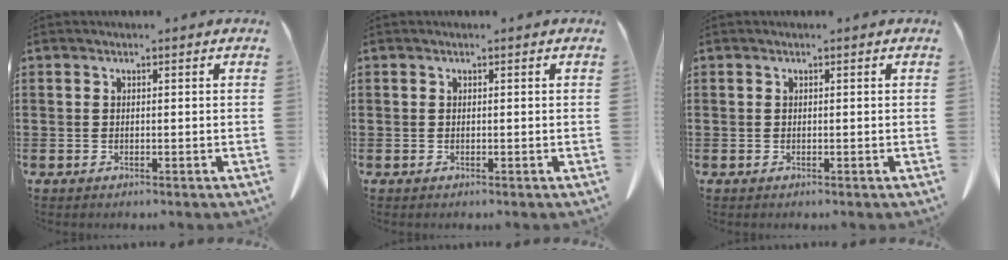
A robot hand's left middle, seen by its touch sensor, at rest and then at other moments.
{"total": 0.0}
{"total": 0.0}